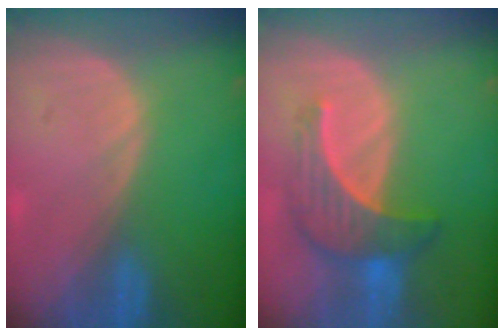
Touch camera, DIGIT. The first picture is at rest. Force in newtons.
{"total": 7.1, "press": 6.9, "slide": 1.8}